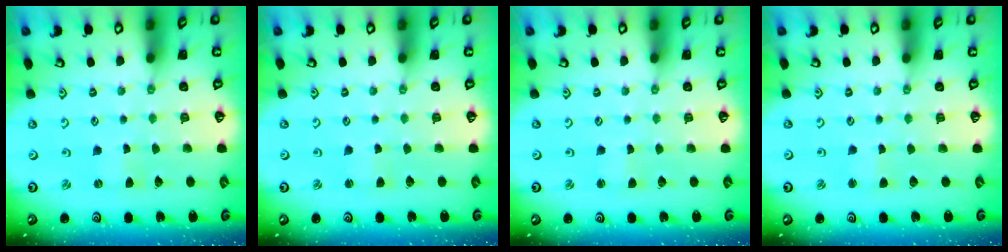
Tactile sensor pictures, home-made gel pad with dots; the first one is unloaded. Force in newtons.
{"total": 1.5, "press": 1.4, "slide": 0.2}
{"total": 1.1, "press": 1.1, "slide": 0.2}
{"total": 1.4, "press": 1.4, "slide": 0.3}